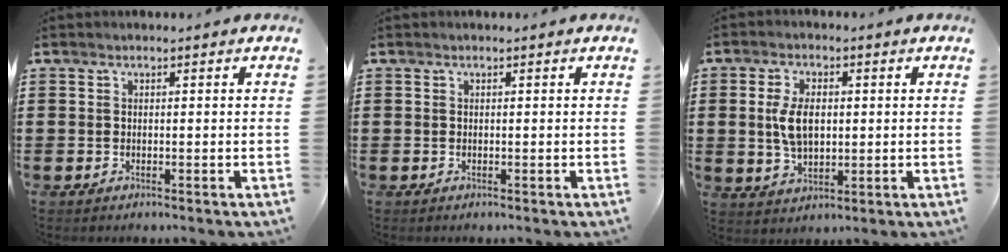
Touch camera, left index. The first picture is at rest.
{"total": 0.0}
{"total": 6.1, "force": [0.7, 3.4, 5.1], "torque": [-0.109, 0.004, 0.005]}